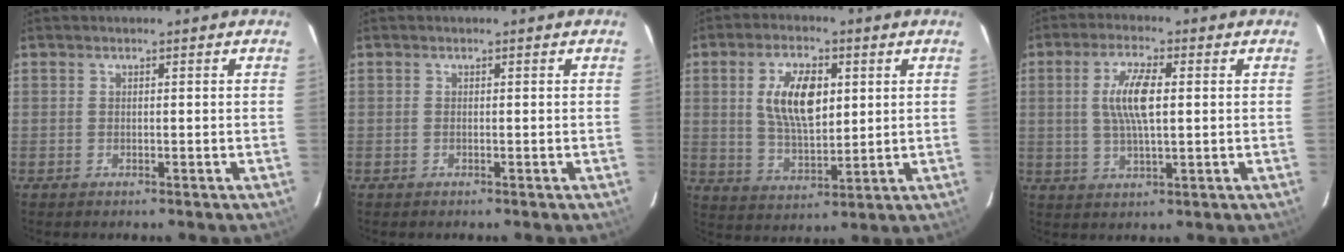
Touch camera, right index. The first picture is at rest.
{"total": 0.0}
{"total": 11.0, "force": [2.7, 5.2, 9.3], "torque": [-0.174, 0.006, 0.055]}
{"total": 7.9, "force": [1.1, 2.3, 7.5], "torque": [-0.146, 0.006, 0.023]}